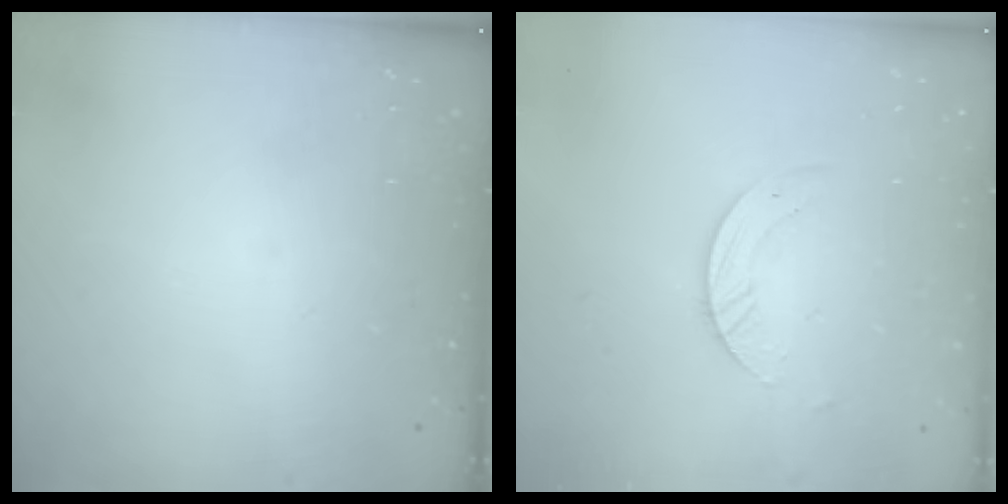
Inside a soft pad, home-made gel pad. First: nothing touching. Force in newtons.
{"total": 3.4, "press": 3.4, "slide": 0.1}